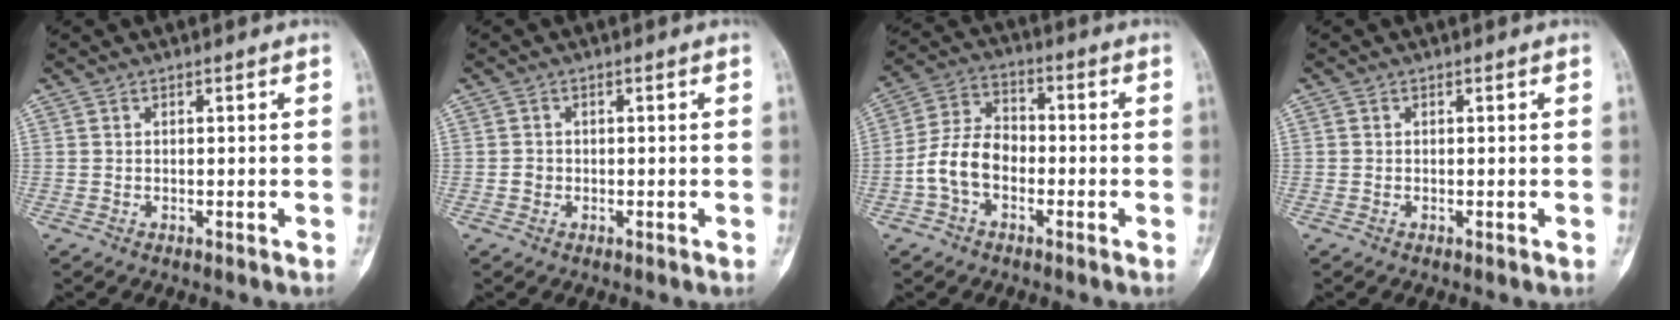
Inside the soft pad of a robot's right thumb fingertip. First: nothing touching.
{"total": 1.2, "force": [-0.3, 1.1, 0.3], "torque": [-0.001, 0.005, -0.005]}
{"total": 9.2, "force": [-2.6, 6.3, 6.2], "torque": [-0.110, 0.038, -0.060]}
{"total": 0.0}